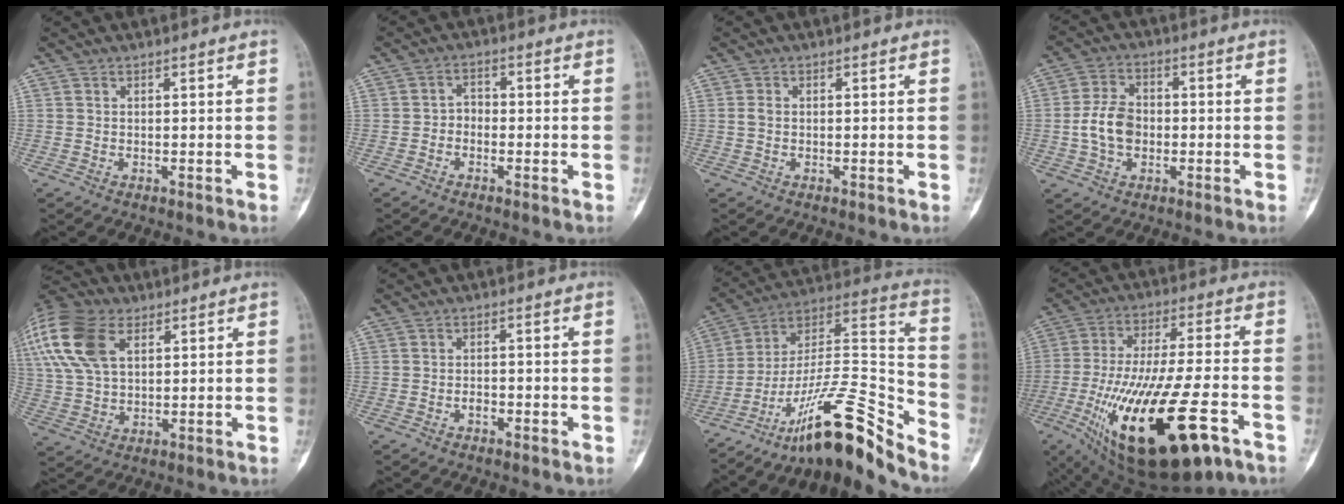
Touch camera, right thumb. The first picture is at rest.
{"total": 2.6, "force": [-1.0, 2.0, 1.3], "torque": [-0.006, 0.017, -0.027]}
{"total": 0.9, "force": [0.0, 0.7, 0.6], "torque": [-0.011, 0.002, -0.001]}
{"total": 7.9, "force": [-1.0, 5.6, 5.4], "torque": [-0.091, 0.017, -0.024]}
{"total": 19.0, "force": [7.7, 11.4, 13.0], "torque": [-0.305, 0.017, 0.144]}
{"total": 1.5, "force": [-0.8, 0.9, 0.8], "torque": [-0.011, 0.006, -0.016]}
{"total": 21.5, "force": [-16.3, 3.7, 13.5], "torque": [-0.211, 0.127, -0.279]}
{"total": 27.6, "force": [-11.3, 9.3, 23.4], "torque": [-0.439, 0.010, -0.172]}